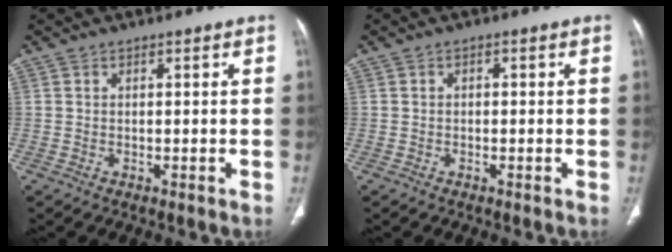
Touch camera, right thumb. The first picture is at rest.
{"total": 0.7, "force": [-0.1, 0.5, 0.5], "torque": [-0.006, 0.004, -0.003]}